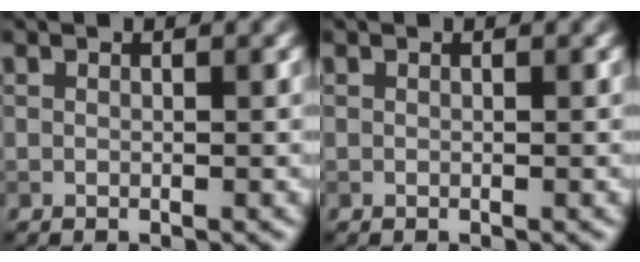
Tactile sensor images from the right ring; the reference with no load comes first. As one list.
[{"total": 0.0}]